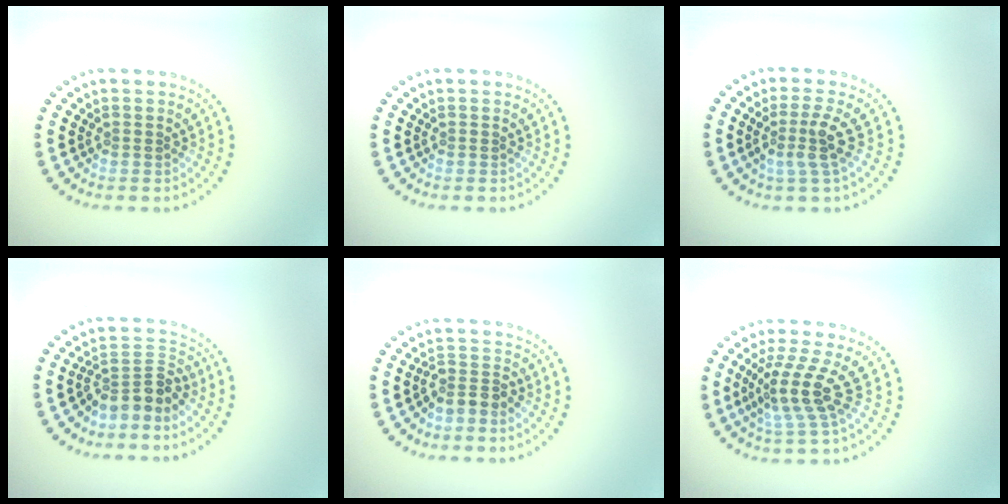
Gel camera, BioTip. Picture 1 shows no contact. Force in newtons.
{"total": 0.0}
{"total": 2.7, "press": 2.0, "slide": 1.9}
{"total": 3.2, "press": 2.3, "slide": 2.2}
{"total": 2.2, "press": 1.6, "slide": 1.4}
{"total": 3.7, "press": 2.6, "slide": 2.6}